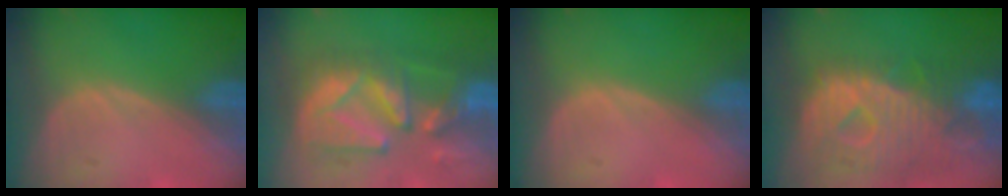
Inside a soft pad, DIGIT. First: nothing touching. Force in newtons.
{"total": 11.1, "press": 10.7, "slide": 3.1}
{"total": 0.0}
{"total": 12.6, "press": 10.8, "slide": 6.5}